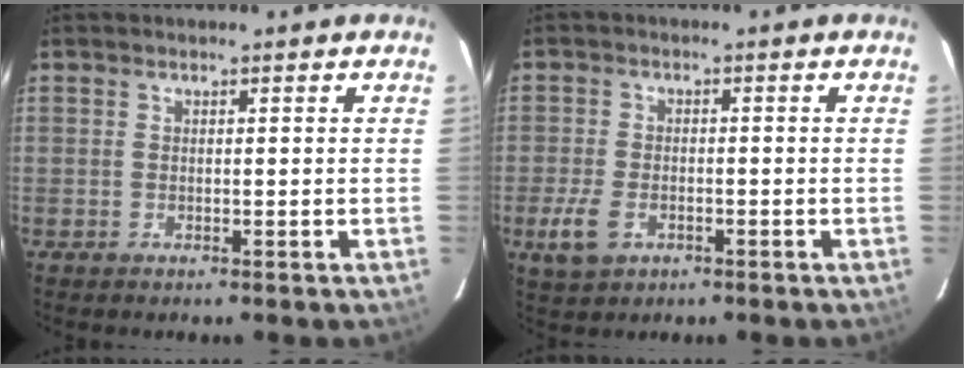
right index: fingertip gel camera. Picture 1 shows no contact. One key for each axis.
{"total": 6.1, "fx": -2.6, "fy": 4.0, "fz": 3.7, "tx": -0.095, "ty": -0.009, "tz": -0.045}